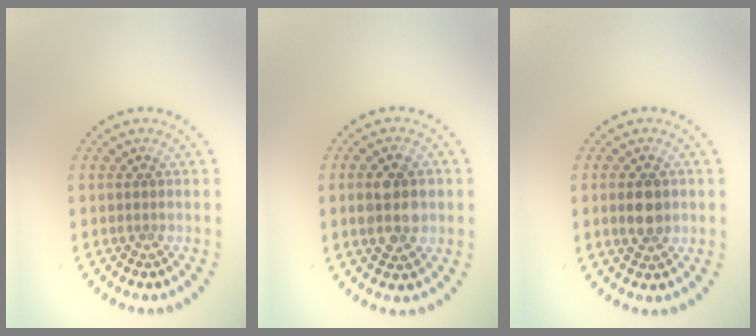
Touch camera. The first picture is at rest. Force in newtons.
{"total": 4.1, "press": 4.1, "slide": 0.2}
{"total": 2.7, "press": 2.7, "slide": 0.1}